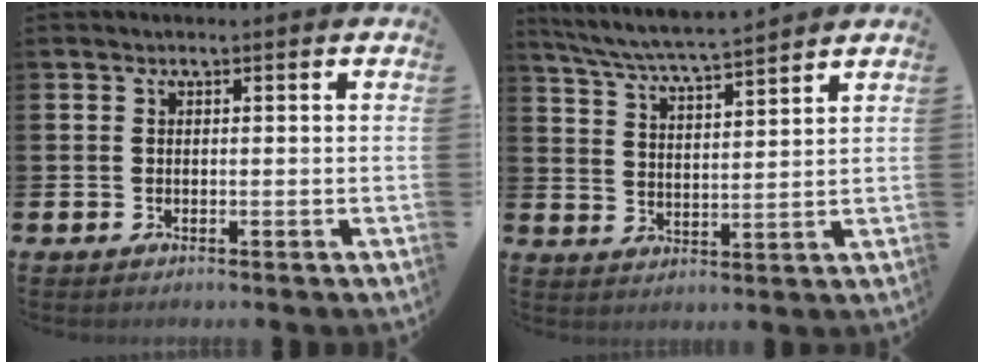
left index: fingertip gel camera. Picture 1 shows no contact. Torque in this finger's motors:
{"motor_torque": [0.83, -0.85, 0.22, 0.10]}